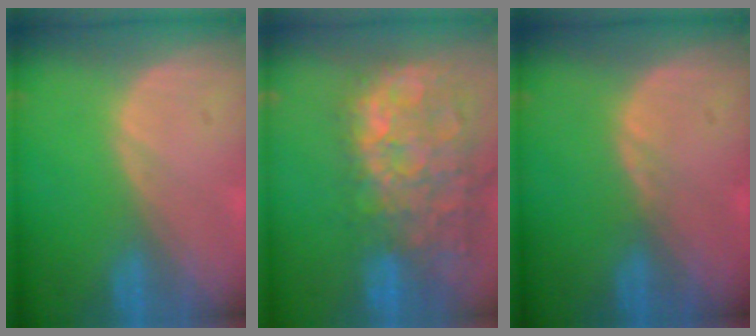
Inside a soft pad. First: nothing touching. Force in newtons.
{"total": 14.9, "press": 12.1, "slide": 8.8}
{"total": 0.7, "press": 0.7, "slide": 0.2}